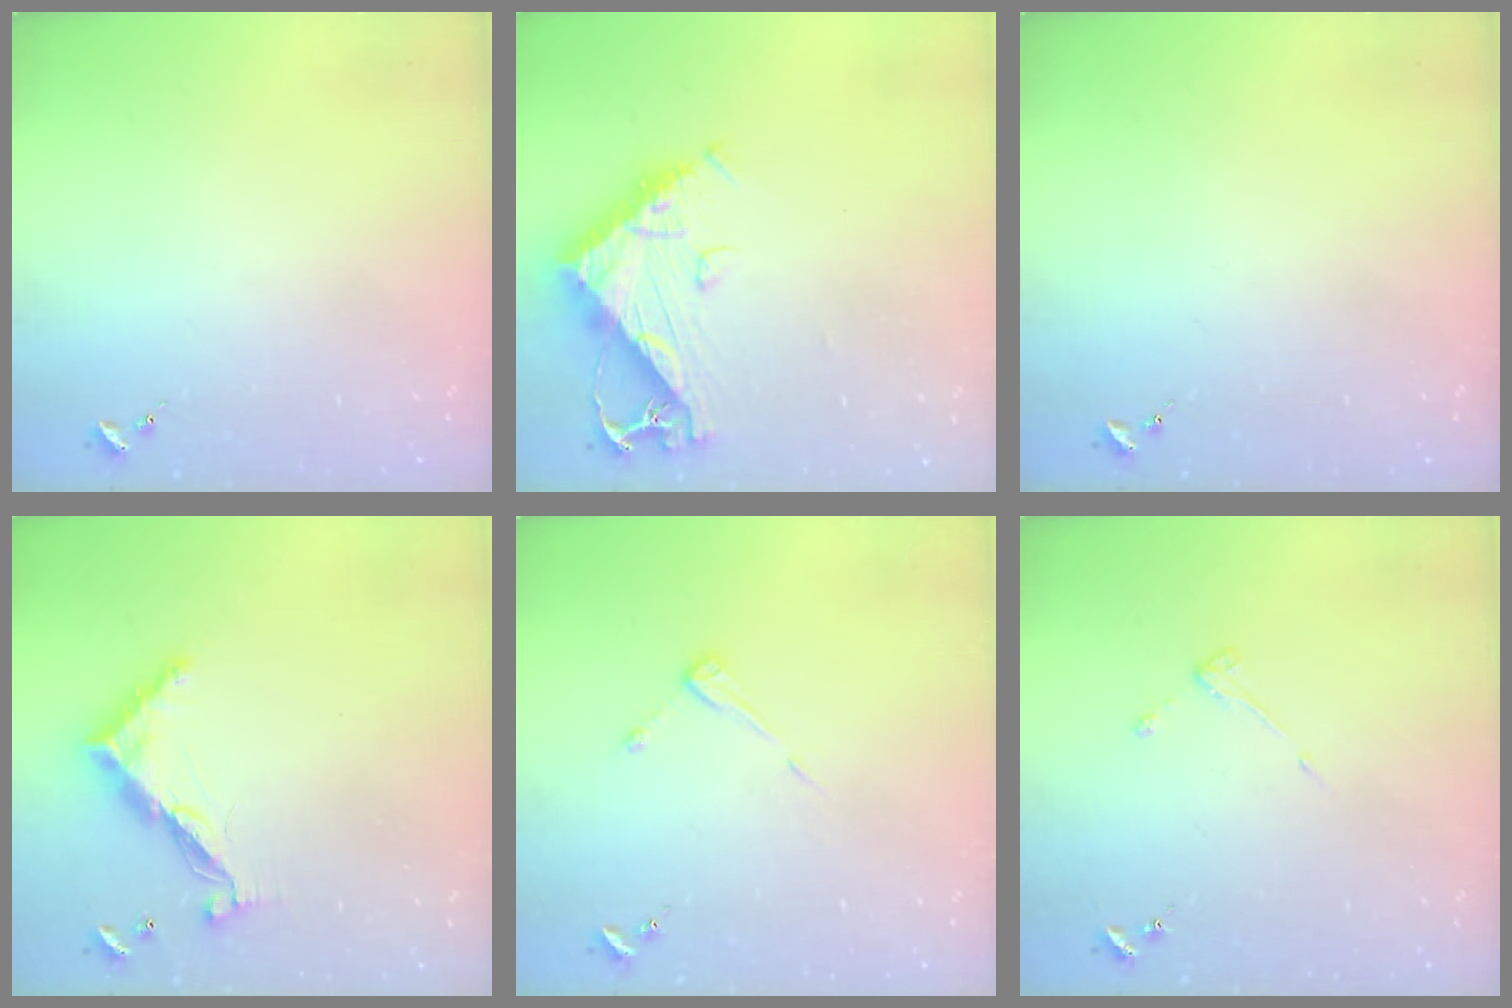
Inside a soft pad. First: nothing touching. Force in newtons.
{"total": 10.6, "press": 10.5, "slide": 1.1}
{"total": 0.0}
{"total": 9.9, "press": 9.9, "slide": 0.2}
{"total": 4.7, "press": 4.7, "slide": 0.4}
{"total": 3.0, "press": 3.0, "slide": 0.4}